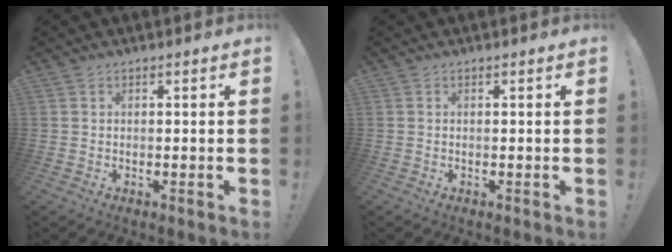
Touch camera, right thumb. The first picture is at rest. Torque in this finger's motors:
{"motor_torque": [-0.17, -0.11, -0.09, 0.17, 0.00]}